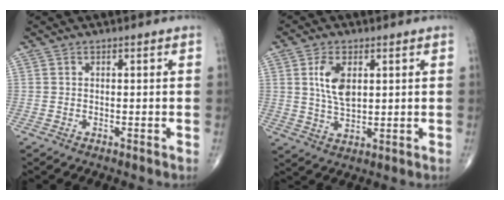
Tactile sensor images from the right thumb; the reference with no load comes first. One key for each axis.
{"total": 7.3, "fx": 2.0, "fy": 3.9, "fz": 5.8, "tx": -0.106, "ty": -0.010, "tz": 0.043}